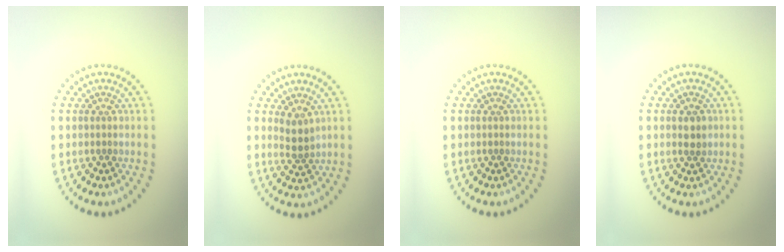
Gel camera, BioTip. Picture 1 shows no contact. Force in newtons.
{"total": 1.8, "press": 1.4, "slide": 1.1}
{"total": 0.0}
{"total": 1.3, "press": 1.3, "slide": 0.2}